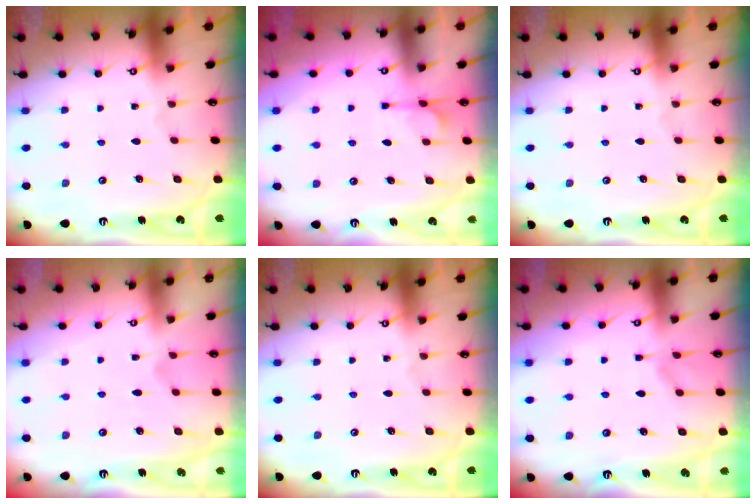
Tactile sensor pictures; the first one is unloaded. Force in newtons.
{"total": 1.7, "press": 1.1, "slide": 1.2}
{"total": 0.0}
{"total": 1.1, "press": 0.1, "slide": 1.1}
{"total": 0.0}
{"total": 3.8, "press": 3.8, "slide": 0.3}